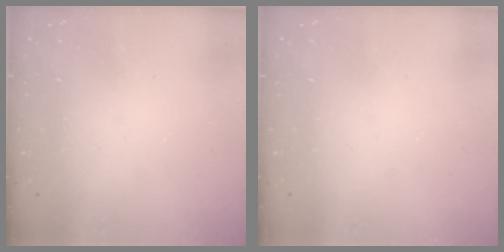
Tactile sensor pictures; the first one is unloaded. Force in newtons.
{"total": 0.0}